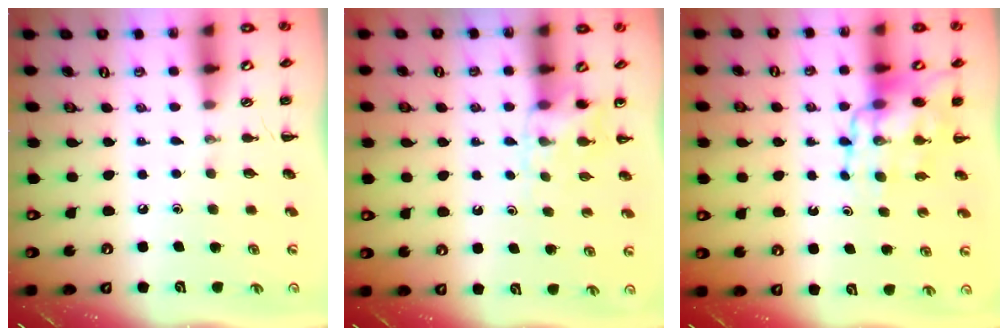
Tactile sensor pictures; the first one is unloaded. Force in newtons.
{"total": 5.7, "press": 5.4, "slide": 1.7}
{"total": 11.0, "press": 10.7, "slide": 2.7}